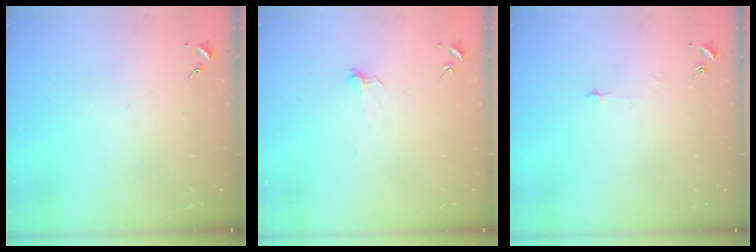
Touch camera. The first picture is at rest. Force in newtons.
{"total": 3.9, "press": 3.9, "slide": 0.3}
{"total": 2.7, "press": 2.6, "slide": 0.3}